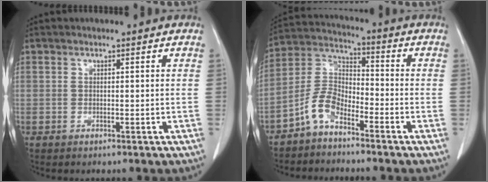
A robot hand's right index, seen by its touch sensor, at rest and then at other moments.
{"total": 6.4, "force": [-4.5, 2.9, 3.5], "torque": [-0.083, 0.017, -0.098]}